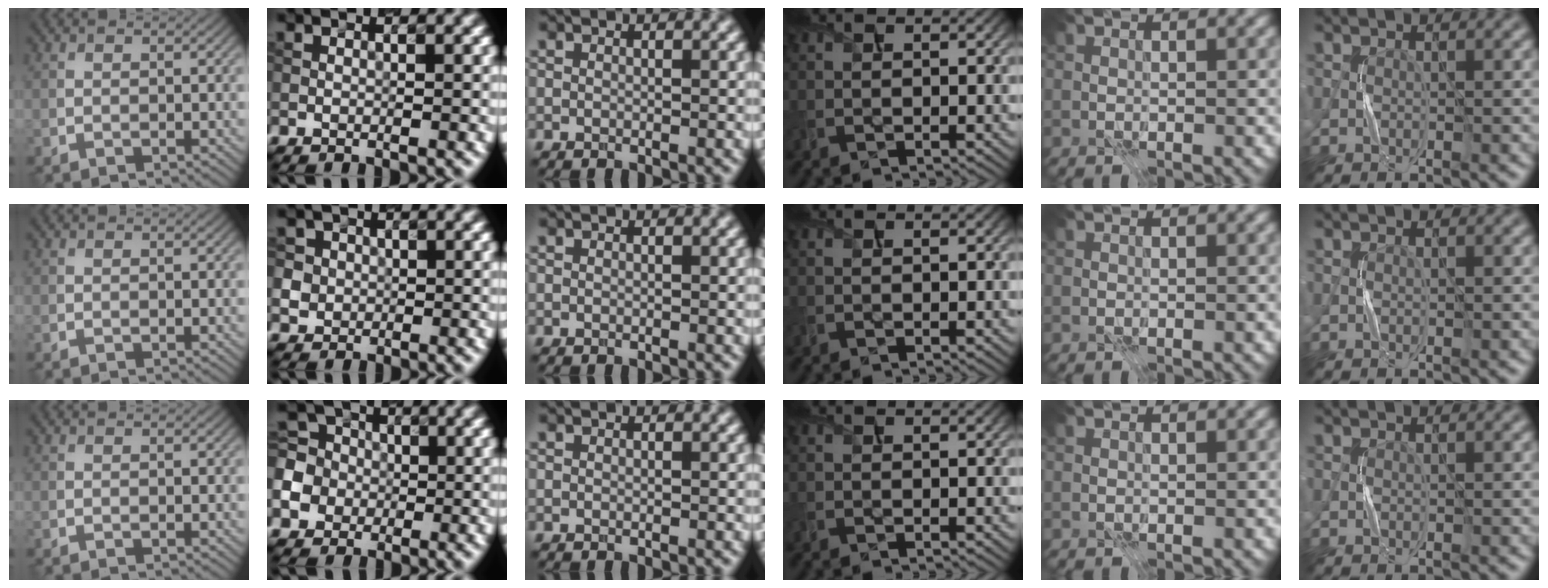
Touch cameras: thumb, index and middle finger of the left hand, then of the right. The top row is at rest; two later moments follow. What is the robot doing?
{"motion": "press", "object": "calculator"}